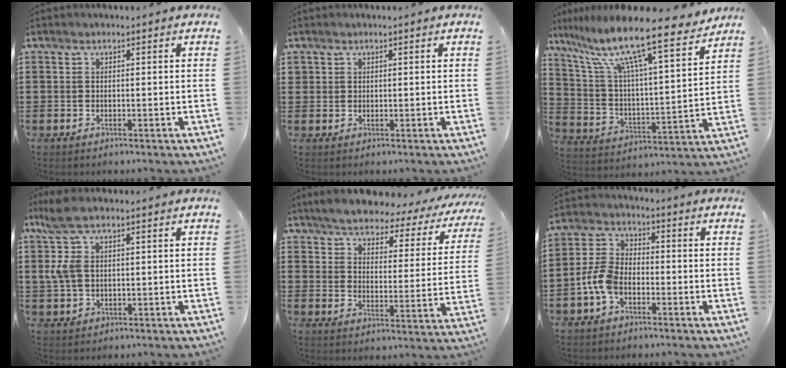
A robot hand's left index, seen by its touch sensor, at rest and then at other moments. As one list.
[{"total": 0.9, "force": [0.6, 0.7, 0.1], "torque": [-0.005, 0.004, 0.013]}, {"total": 13.3, "force": [10.6, 0.9, 8.0], "torque": [-0.185, -0.069, 0.175]}, {"total": 6.6, "force": [2.0, 2.8, 5.6], "torque": [-0.149, -0.002, 0.024]}, {"total": 4.6, "force": [4.3, 0.7, 1.4], "torque": [-0.053, -0.030, 0.068]}, {"total": 6.1, "force": [-2.4, 3.7, 4.1], "torque": [-0.115, 0.003, -0.056]}]